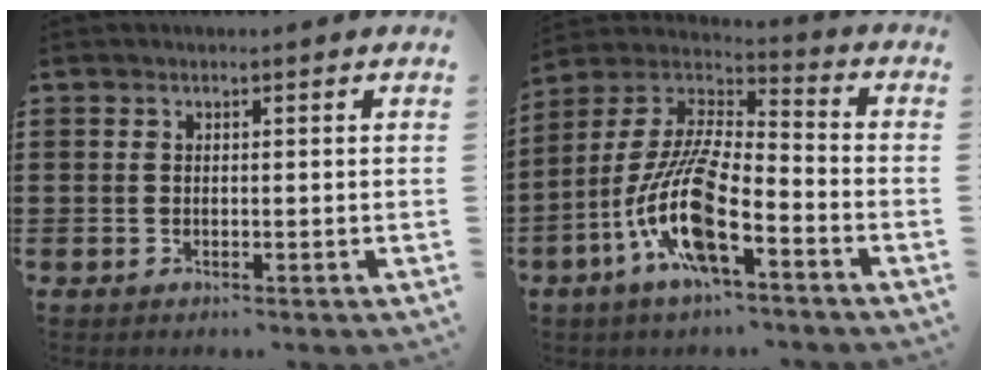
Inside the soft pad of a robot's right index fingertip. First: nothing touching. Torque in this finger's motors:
{"motor_torque": [2.14, 0.00, 1.05, 0.21]}